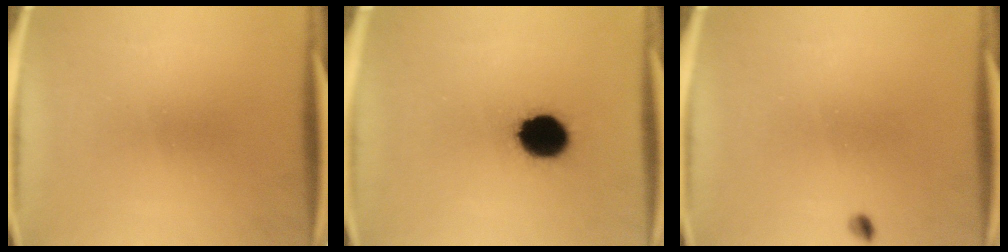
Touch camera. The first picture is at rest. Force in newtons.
{"total": 12.5}
{"total": 1.0}